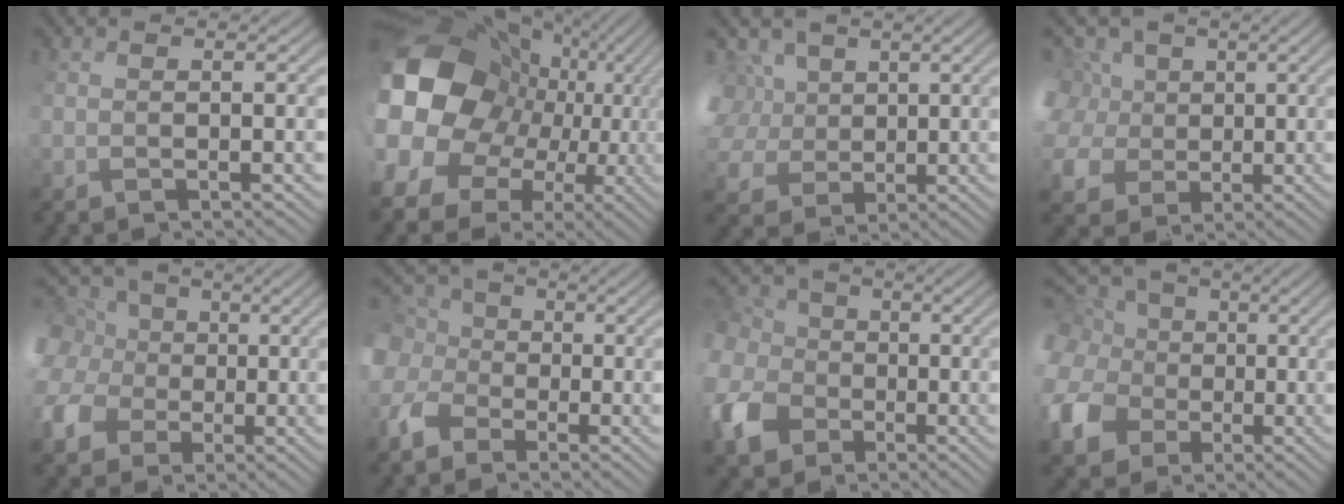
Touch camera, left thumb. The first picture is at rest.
{"total": 21.2, "force": [1.2, 17.7, 11.7], "torque": [-0.241, -0.009, -0.001]}
{"total": 12.6, "force": [4.8, 9.9, 6.1], "torque": [-0.178, 0.033, 0.079]}
{"total": 13.6, "force": [3.3, 11.2, 7.0], "torque": [-0.223, 0.032, 0.047]}
{"total": 9.4, "force": [1.8, 8.0, 4.5], "torque": [-0.163, 0.025, 0.038]}
{"total": 8.8, "force": [-1.9, 7.2, 4.6], "torque": [-0.150, -0.013, -0.043]}
{"total": 10.6, "force": [-1.4, 9.1, 5.2], "torque": [-0.176, -0.020, -0.027]}
{"total": 11.9, "force": [2.4, 10.1, 5.9], "torque": [-0.197, 0.018, 0.045]}